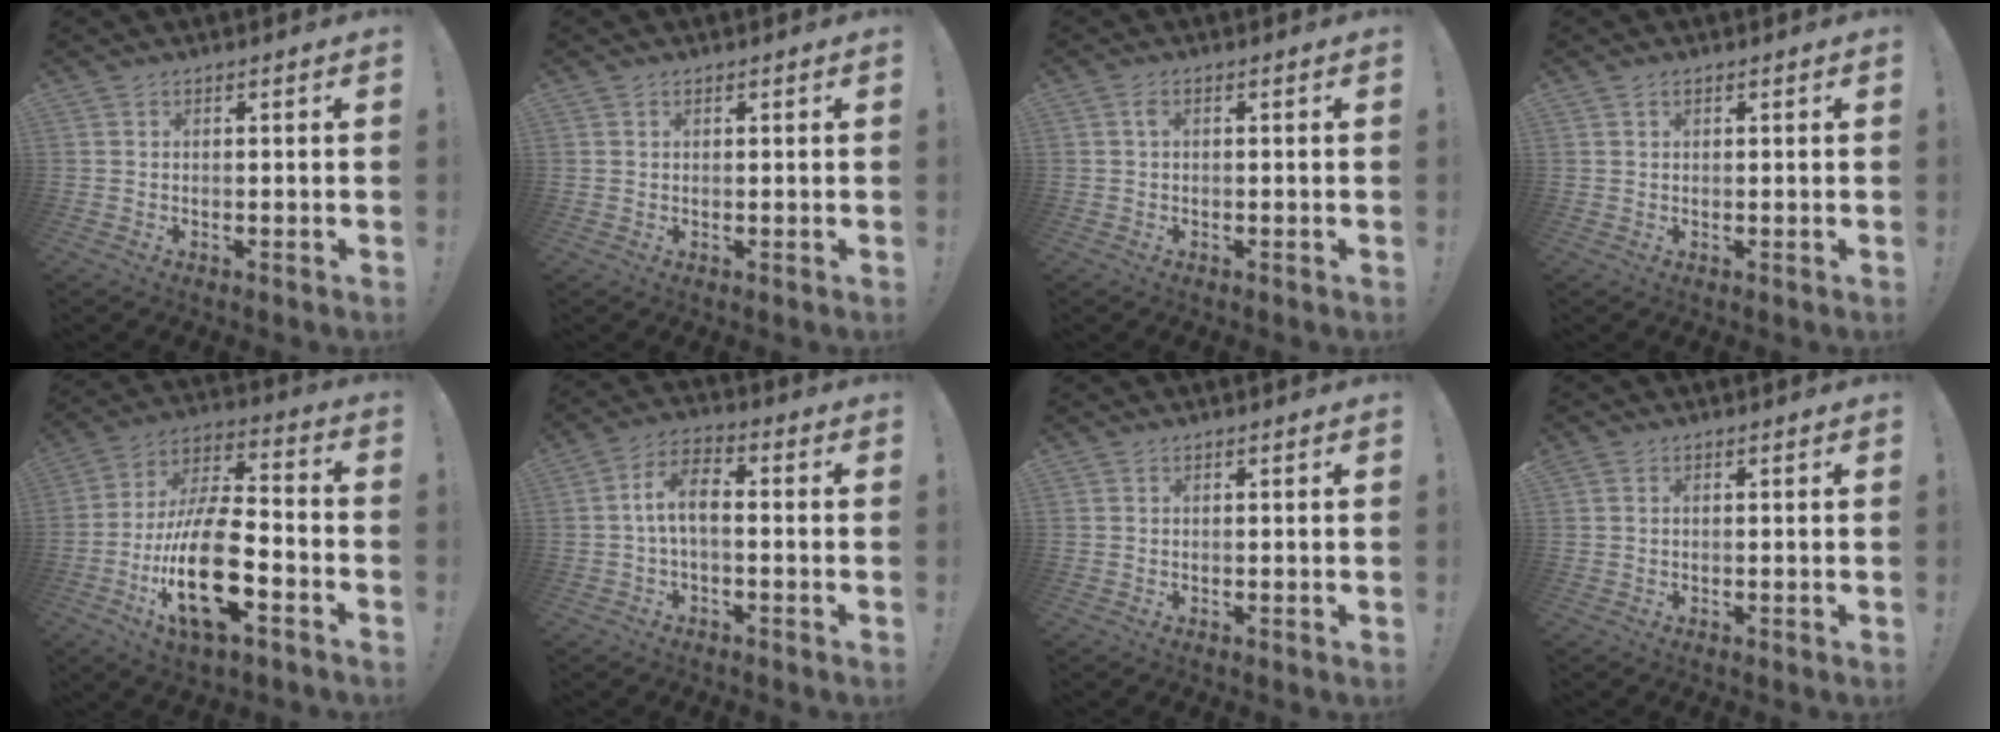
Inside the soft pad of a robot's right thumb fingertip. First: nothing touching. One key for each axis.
{"total": 0.9, "fx": 0.6, "fy": 0.6, "fz": 0.1, "tx": 0.004, "ty": -0.002, "tz": 0.010}
{"total": 1.5, "fx": 0.2, "fy": 0.7, "fz": 1.3, "tx": -0.021, "ty": 0.002, "tz": 0.001}
{"total": 0.7, "fx": 0.5, "fy": 0.5, "fz": 0.3, "tx": -0.004, "ty": 0.001, "tz": 0.008}
{"total": 23.4, "fx": -7.8, "fy": 9.7, "fz": 19.9, "tx": -0.380, "ty": 0.039, "tz": -0.129}
{"total": 8.2, "fx": -0.5, "fy": 4.0, "fz": 7.1, "tx": -0.140, "ty": 0.011, "tz": -0.006}
{"total": 0.0}
{"total": 0.0}